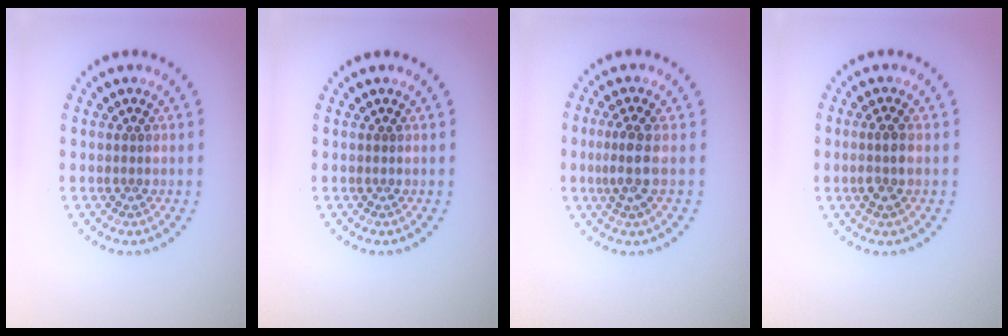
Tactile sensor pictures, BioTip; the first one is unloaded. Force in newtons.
{"total": 0.0}
{"total": 2.3, "press": 1.9, "slide": 1.3}
{"total": 1.8, "press": 1.6, "slide": 0.7}